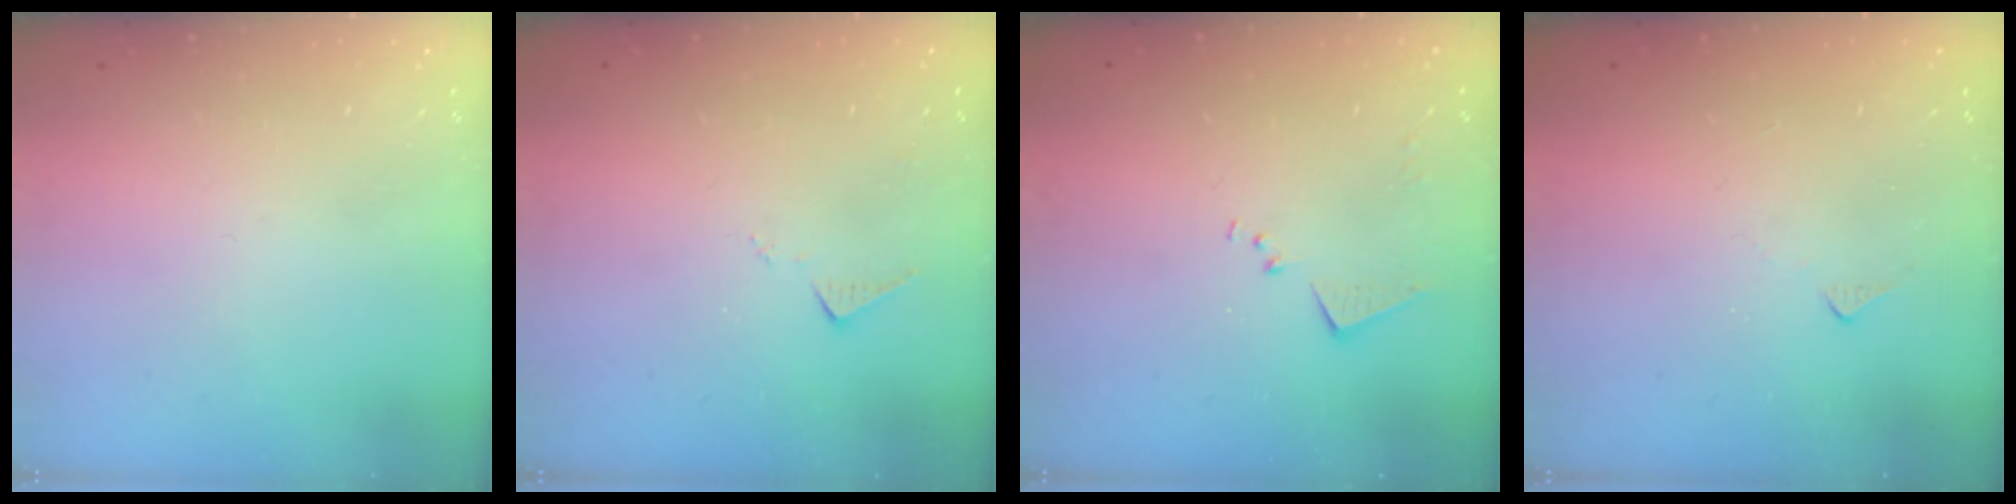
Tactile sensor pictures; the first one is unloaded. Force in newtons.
{"total": 6.6, "press": 6.6, "slide": 0.4}
{"total": 7.4, "press": 7.4, "slide": 0.4}
{"total": 4.6, "press": 4.6, "slide": 0.6}